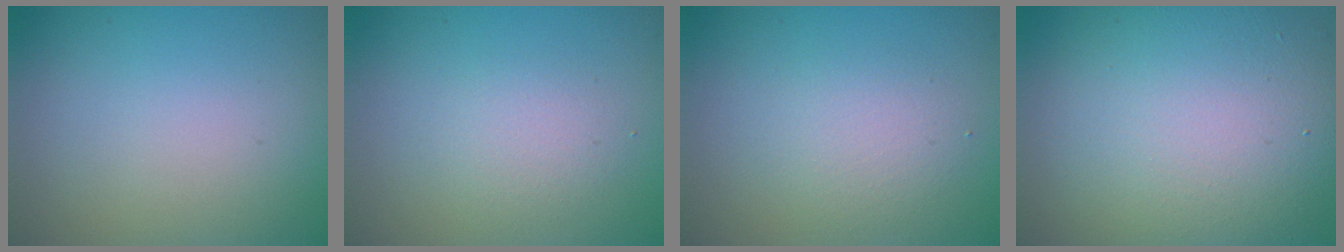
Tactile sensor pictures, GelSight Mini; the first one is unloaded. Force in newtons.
{"total": 1.6, "press": 1.6, "slide": 0.1}
{"total": 2.1, "press": 2.1, "slide": 0.1}
{"total": 10.8, "press": 10.7, "slide": 0.8}